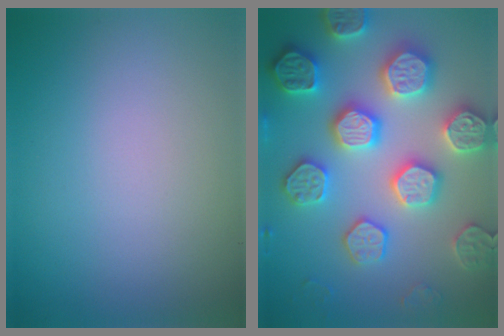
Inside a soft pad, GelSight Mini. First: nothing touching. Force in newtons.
{"total": 7.6, "press": 7.4, "slide": 1.7}